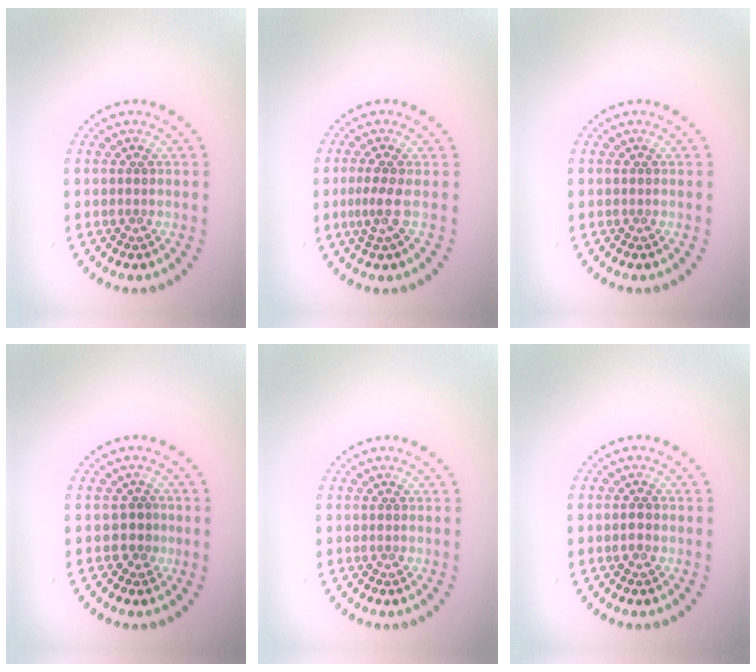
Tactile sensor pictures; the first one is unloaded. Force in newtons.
{"total": 2.1, "press": 1.5, "slide": 1.5}
{"total": 0.0}
{"total": 1.5, "press": 1.2, "slide": 0.9}
{"total": 0.0}
{"total": 1.0, "press": 1.0, "slide": 0.1}